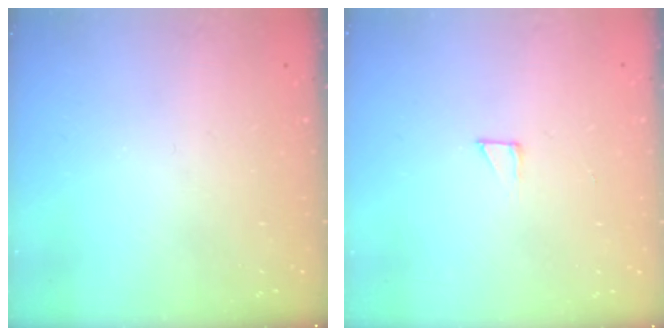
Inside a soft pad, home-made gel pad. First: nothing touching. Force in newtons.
{"total": 2.3, "press": 2.3, "slide": 0.2}